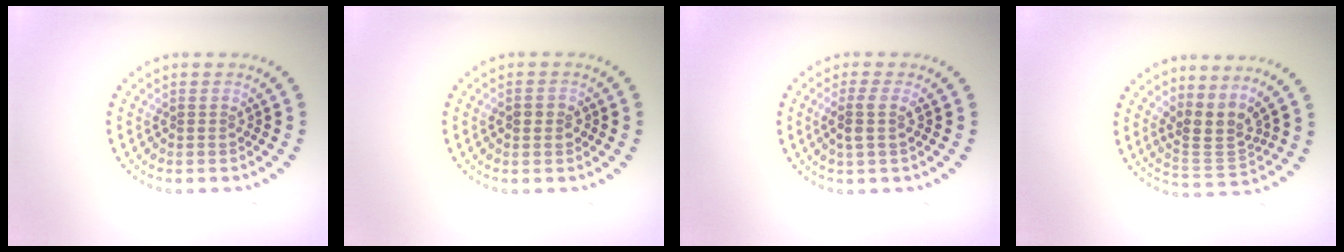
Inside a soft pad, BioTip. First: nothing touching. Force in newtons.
{"total": 1.4, "press": 1.4, "slide": 0.1}
{"total": 2.0, "press": 1.6, "slide": 1.1}
{"total": 3.2, "press": 2.4, "slide": 2.1}